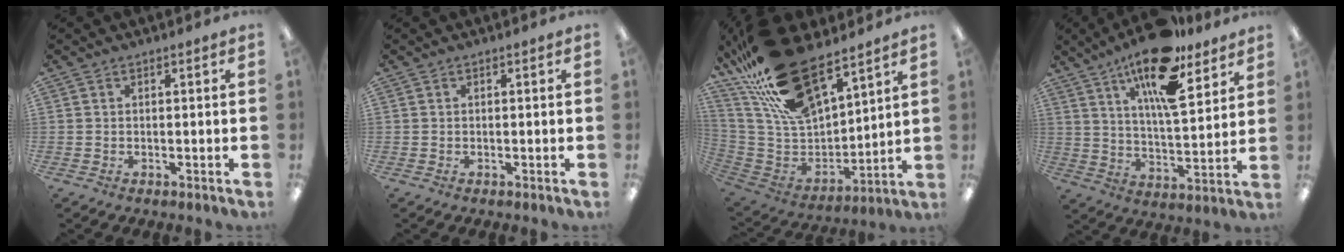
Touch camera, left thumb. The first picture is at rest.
{"total": 0.0}
{"total": 25.8, "force": [19.0, 10.5, 14.1], "torque": [-0.270, -0.101, 0.338]}
{"total": 18.1, "force": [11.9, 6.2, 12.1], "torque": [-0.203, -0.061, 0.197]}